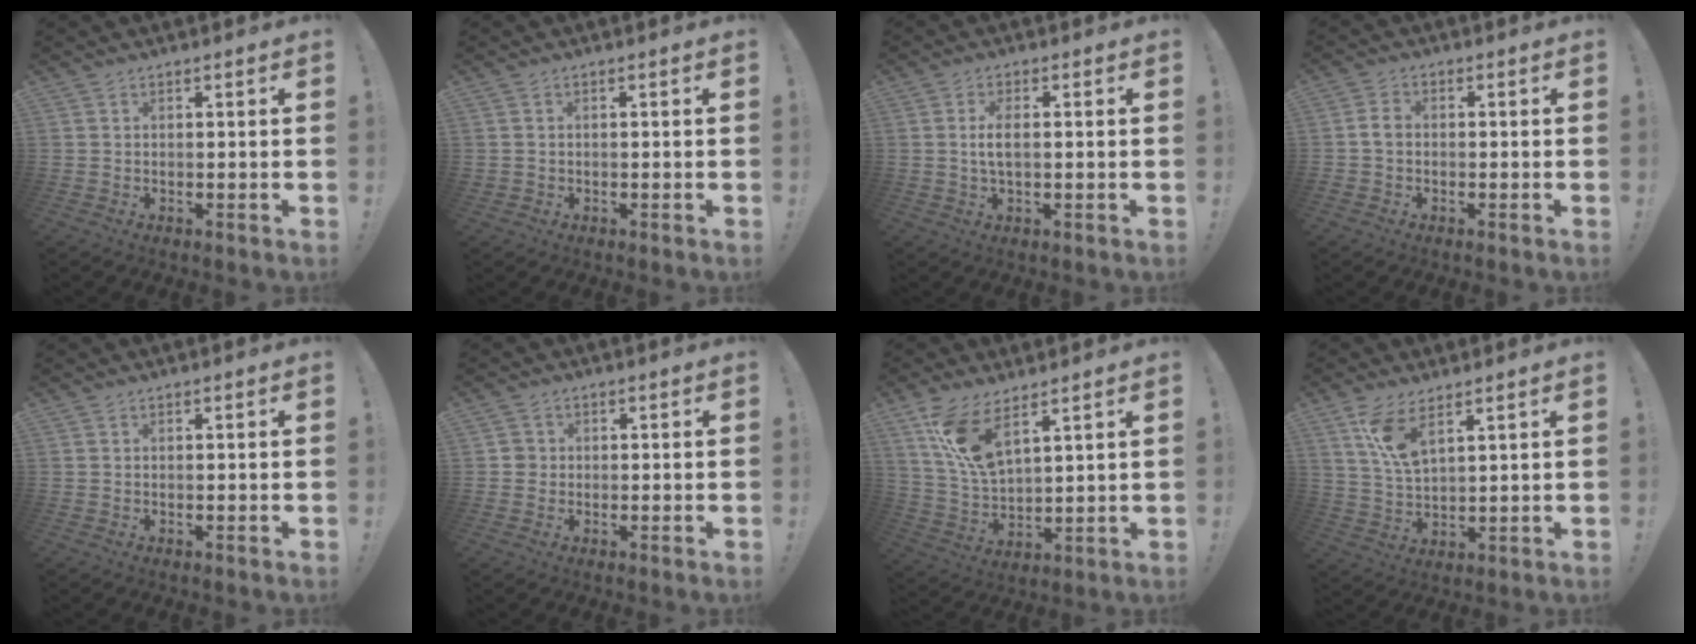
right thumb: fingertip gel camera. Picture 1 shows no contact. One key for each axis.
{"total": 0.9, "fx": -0.1, "fy": 0.8, "fz": 0.2, "tx": -0.012, "ty": 0.007, "tz": -0.001}
{"total": 4.4, "fx": 0.1, "fy": 1.7, "fz": 4.1, "tx": -0.081, "ty": 0.004, "tz": 0.000}
{"total": 2.9, "fx": -0.6, "fy": 2.2, "fz": 1.9, "tx": -0.040, "ty": 0.014, "tz": -0.009}
{"total": 0.0}
{"total": 2.4, "fx": -0.3, "fy": 2.4, "fz": 0.5, "tx": -0.009, "ty": 0.008, "tz": -0.004}
{"total": 11.9, "fx": 7.8, "fy": 4.0, "fz": 8.1, "tx": -0.159, "ty": -0.043, "tz": 0.144}
{"total": 9.3, "fx": 5.9, "fy": 3.2, "fz": 6.5, "tx": -0.121, "ty": -0.028, "tz": 0.105}